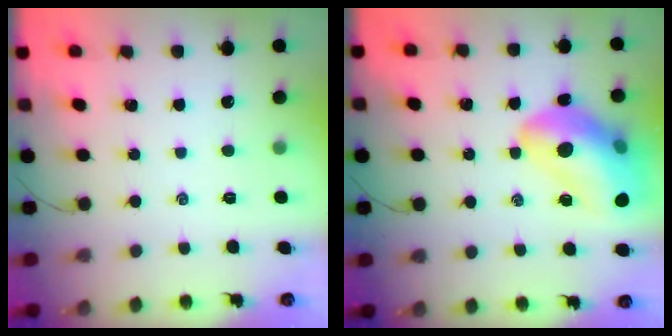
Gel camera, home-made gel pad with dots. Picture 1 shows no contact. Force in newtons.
{"total": 21.7, "press": 21.3, "slide": 4.2}